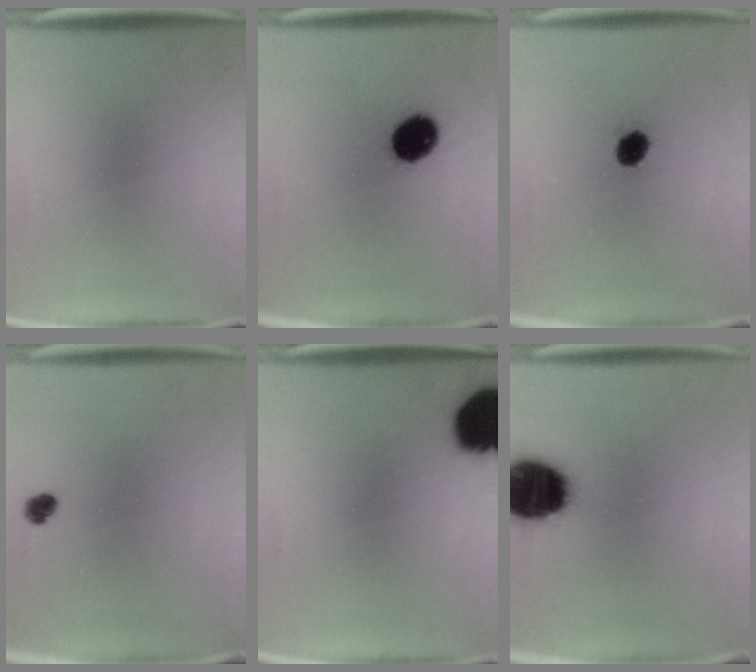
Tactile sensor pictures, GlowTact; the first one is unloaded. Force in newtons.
{"total": 9.3}
{"total": 4.4}
{"total": 2.2}
{"total": 14.7}
{"total": 19.3}